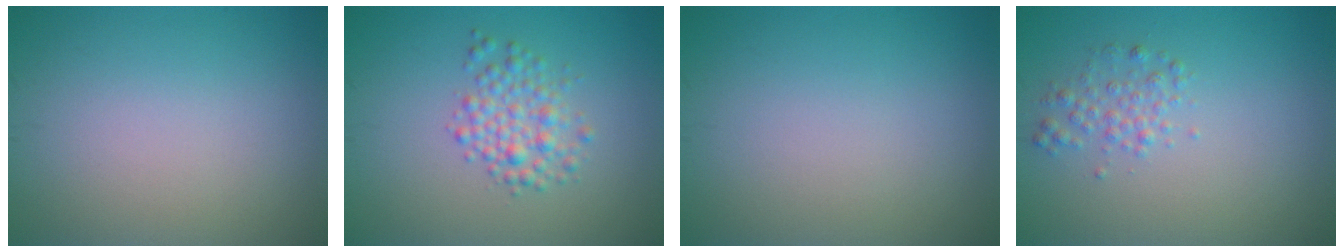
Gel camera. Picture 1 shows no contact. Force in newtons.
{"total": 2.9, "press": 2.9, "slide": 0.0}
{"total": 0.0}
{"total": 1.7, "press": 1.7, "slide": 0.0}